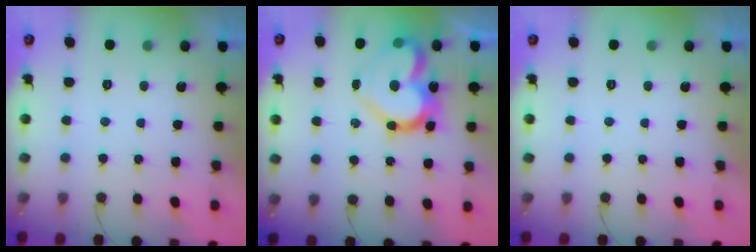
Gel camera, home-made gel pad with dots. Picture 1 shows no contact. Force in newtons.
{"total": 19.2, "press": 19.1, "slide": 2.1}
{"total": 0.0}